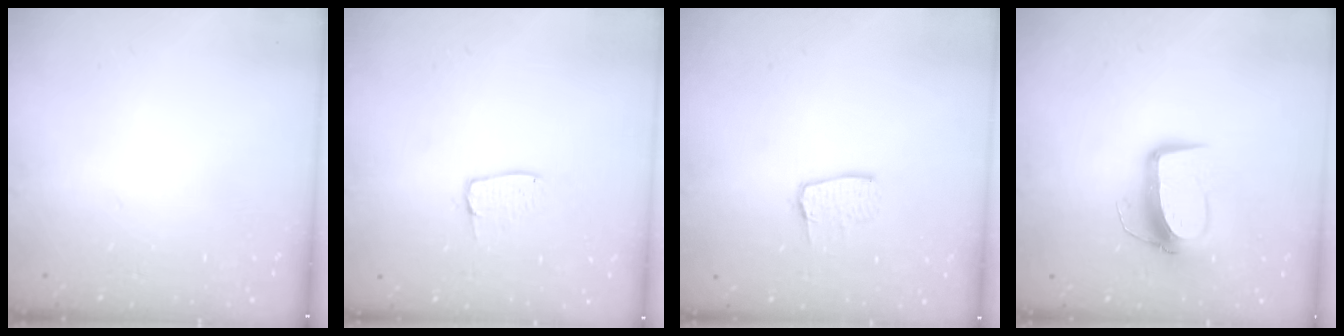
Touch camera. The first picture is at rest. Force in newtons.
{"total": 4.3, "press": 4.3, "slide": 0.2}
{"total": 6.8, "press": 6.8, "slide": 0.5}
{"total": 10.4, "press": 10.3, "slide": 1.0}